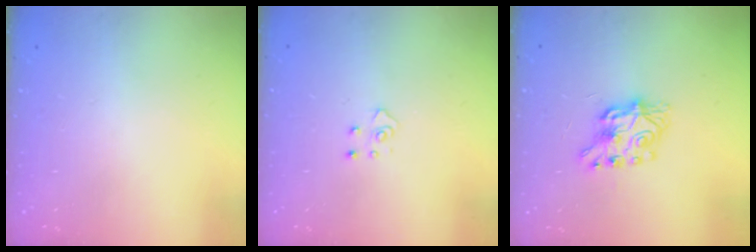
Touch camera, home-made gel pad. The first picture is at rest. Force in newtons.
{"total": 4.0, "press": 4.0, "slide": 0.4}
{"total": 8.6, "press": 8.5, "slide": 0.8}